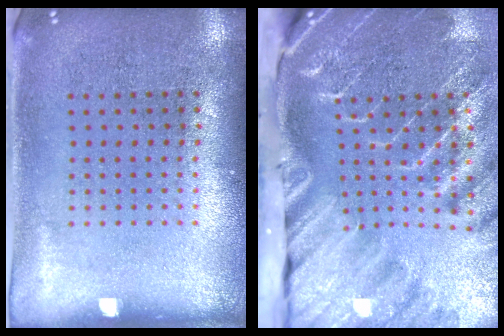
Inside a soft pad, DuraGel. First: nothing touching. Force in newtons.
{"total": 4.6, "press": 3.4, "slide": 3.1}